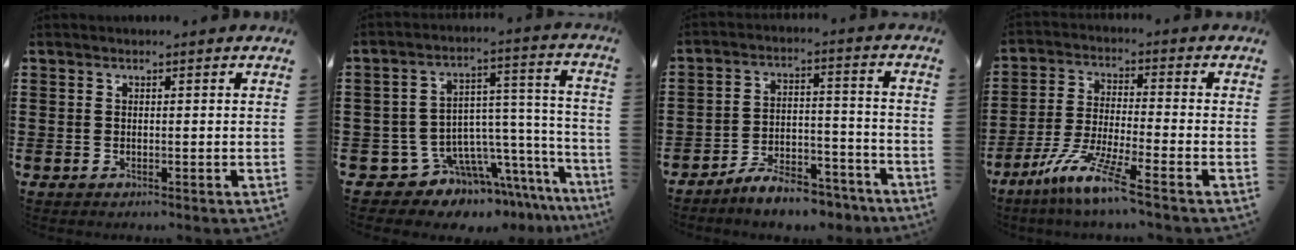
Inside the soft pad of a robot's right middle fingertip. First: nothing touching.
{"total": 7.9, "force": [-6.0, 4.8, 1.6], "torque": [-0.037, 0.005, -0.105]}
{"total": 7.0, "force": [-6.6, 1.3, 1.8], "torque": [-0.030, 0.016, -0.125]}
{"total": 8.5, "force": [-6.4, -0.1, 5.5], "torque": [-0.120, -0.015, -0.128]}